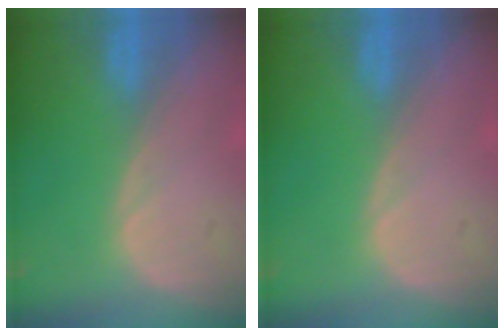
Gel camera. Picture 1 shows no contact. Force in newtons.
{"total": 0.0}